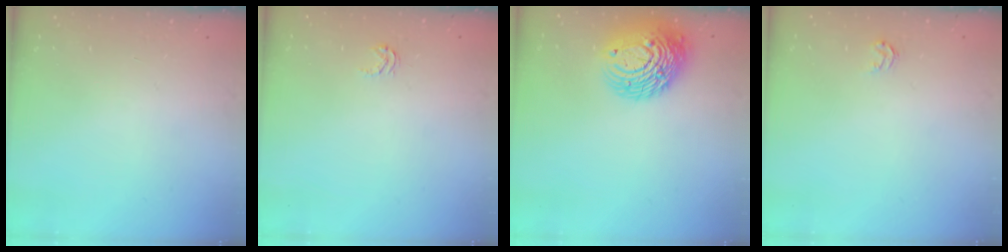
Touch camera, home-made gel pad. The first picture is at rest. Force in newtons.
{"total": 2.6, "press": 2.6, "slide": 0.4}
{"total": 13.3, "press": 13.2, "slide": 1.2}
{"total": 2.9, "press": 2.9, "slide": 0.1}